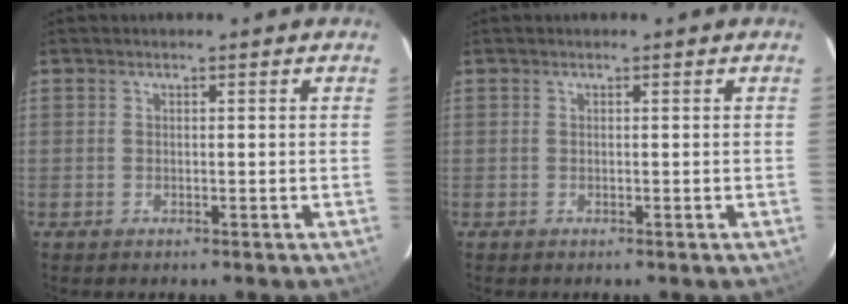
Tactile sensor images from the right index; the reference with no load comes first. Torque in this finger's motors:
{"motor_torque": [0.00, 0.00, -0.03, 0.00]}